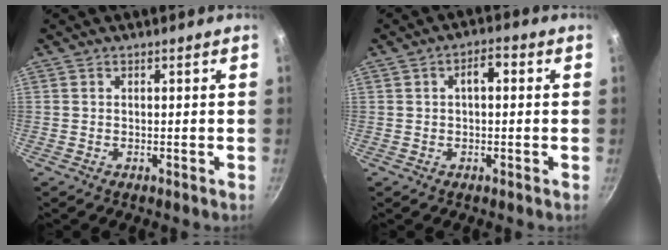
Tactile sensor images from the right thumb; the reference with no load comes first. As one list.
[{"total": 3.6, "force": [0.4, 1.9, 3.0], "torque": [-0.042, 0.013, 0.002]}]